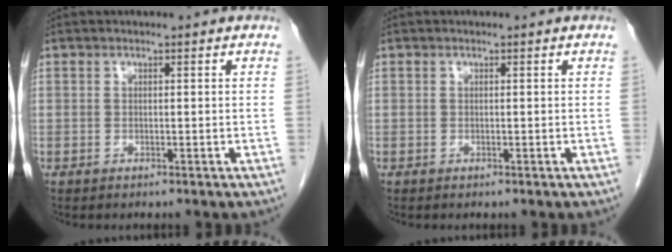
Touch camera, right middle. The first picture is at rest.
{"total": 0.0}